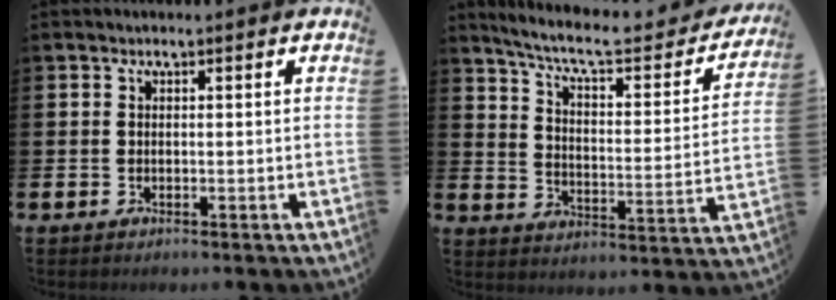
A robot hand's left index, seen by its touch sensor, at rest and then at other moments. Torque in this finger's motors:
{"motor_torque": [0.96, -1.18, 0.39, 0.06]}